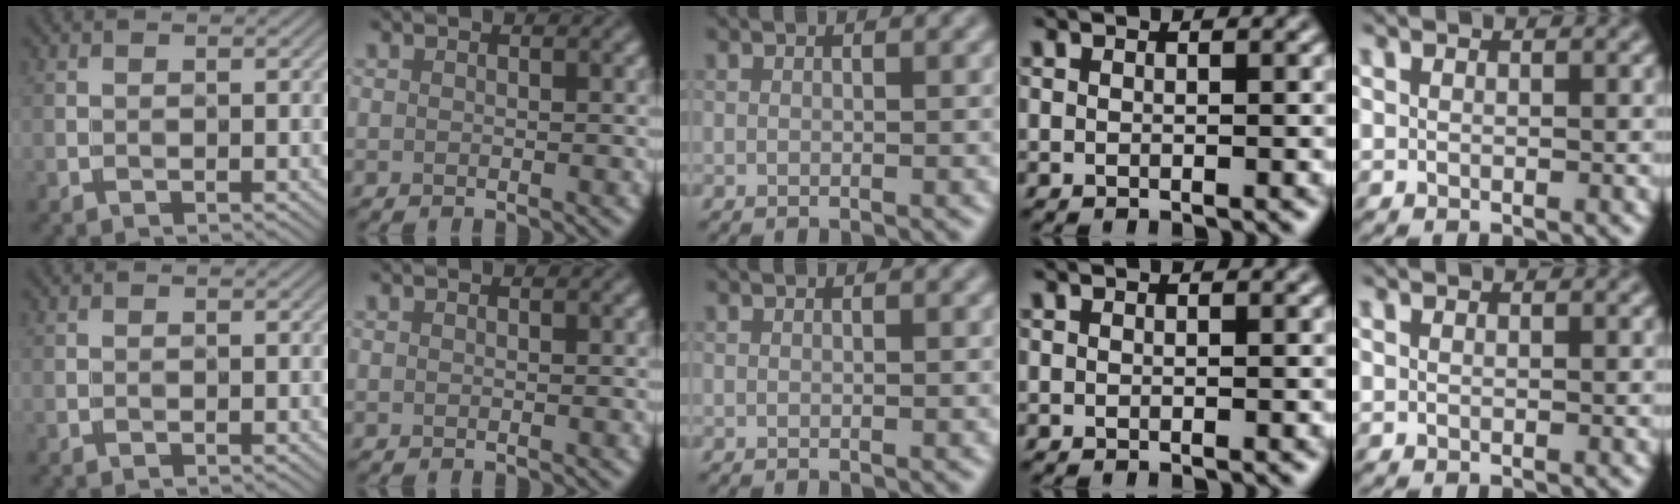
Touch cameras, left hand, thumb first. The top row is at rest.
{}